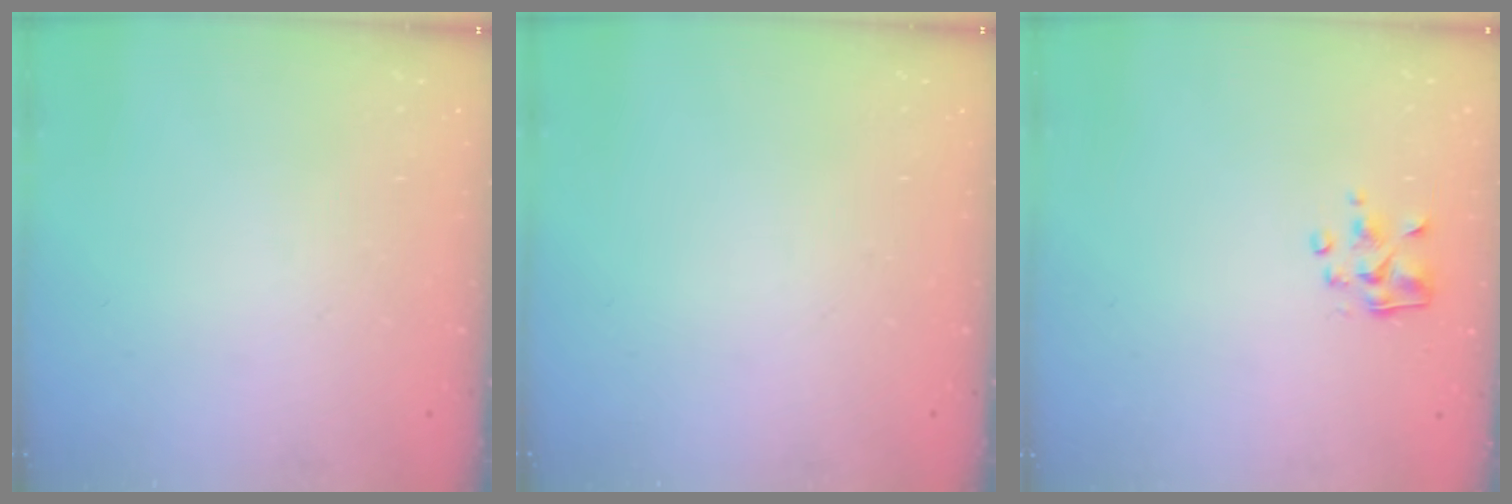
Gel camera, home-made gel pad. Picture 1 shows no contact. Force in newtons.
{"total": 0.0}
{"total": 2.4, "press": 2.4, "slide": 0.2}